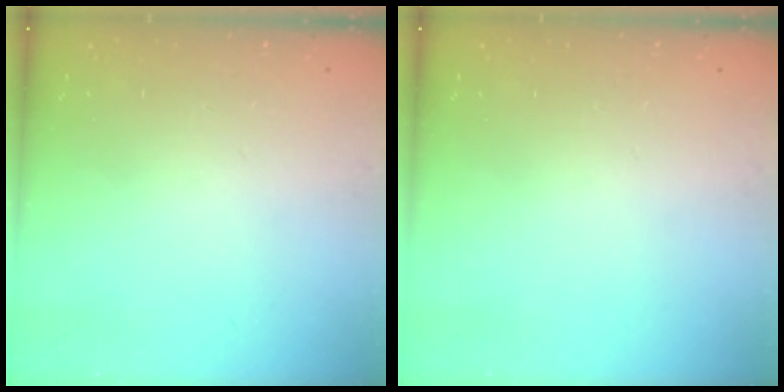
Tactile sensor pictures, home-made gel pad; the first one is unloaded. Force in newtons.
{"total": 0.0}